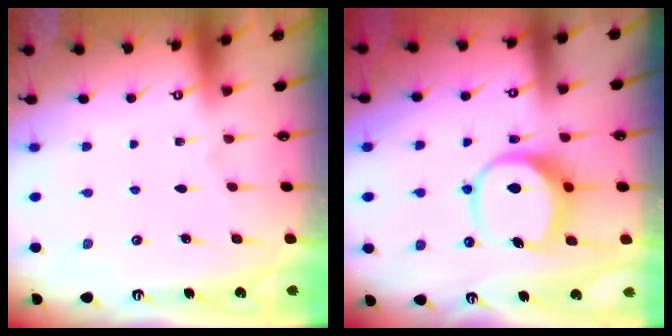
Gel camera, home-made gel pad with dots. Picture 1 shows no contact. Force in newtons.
{"total": 8.2, "press": 8.0, "slide": 1.4}